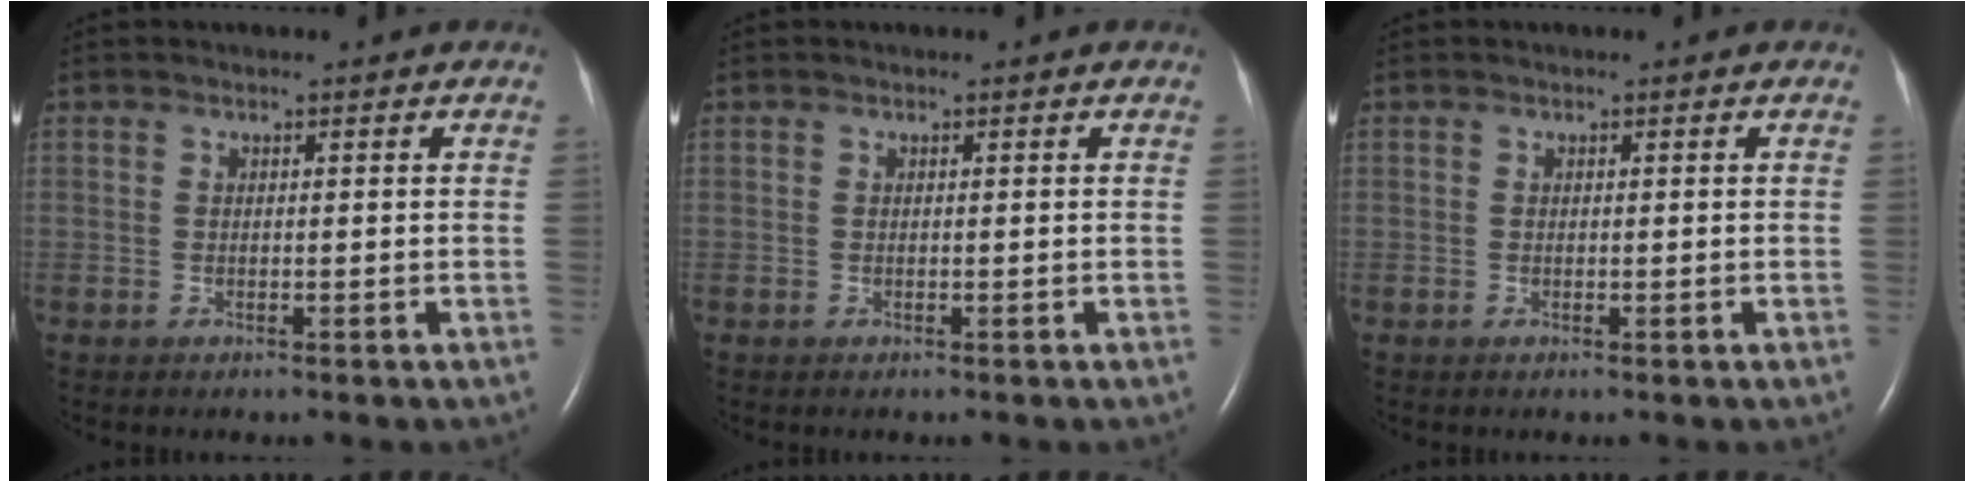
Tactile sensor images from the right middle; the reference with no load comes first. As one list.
[{"total": 0.0}, {"total": 0.0}]